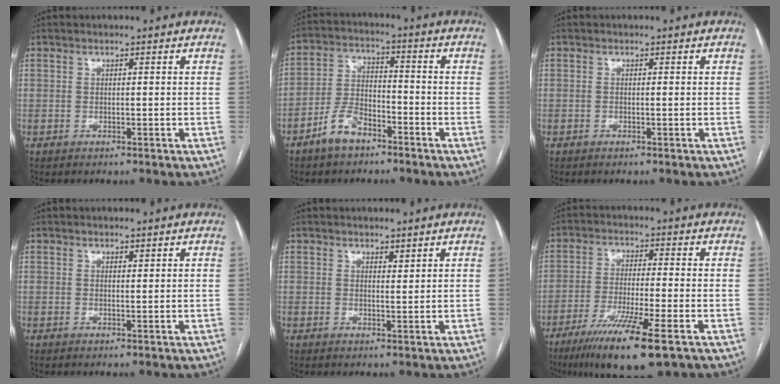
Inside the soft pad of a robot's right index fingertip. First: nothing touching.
{"total": 7.3, "force": [-4.8, 3.6, 4.1], "torque": [-0.094, 0.012, -0.090]}
{"total": 0.0}
{"total": 0.5, "force": [0.4, 0.1, 0.3], "torque": [-0.006, -0.003, 0.006]}
{"total": 1.2, "force": [1.0, 0.3, 0.5], "torque": [-0.010, -0.005, 0.018]}
{"total": 12.0, "force": [-7.0, 0.3, 9.7], "torque": [-0.178, -0.034, -0.117]}